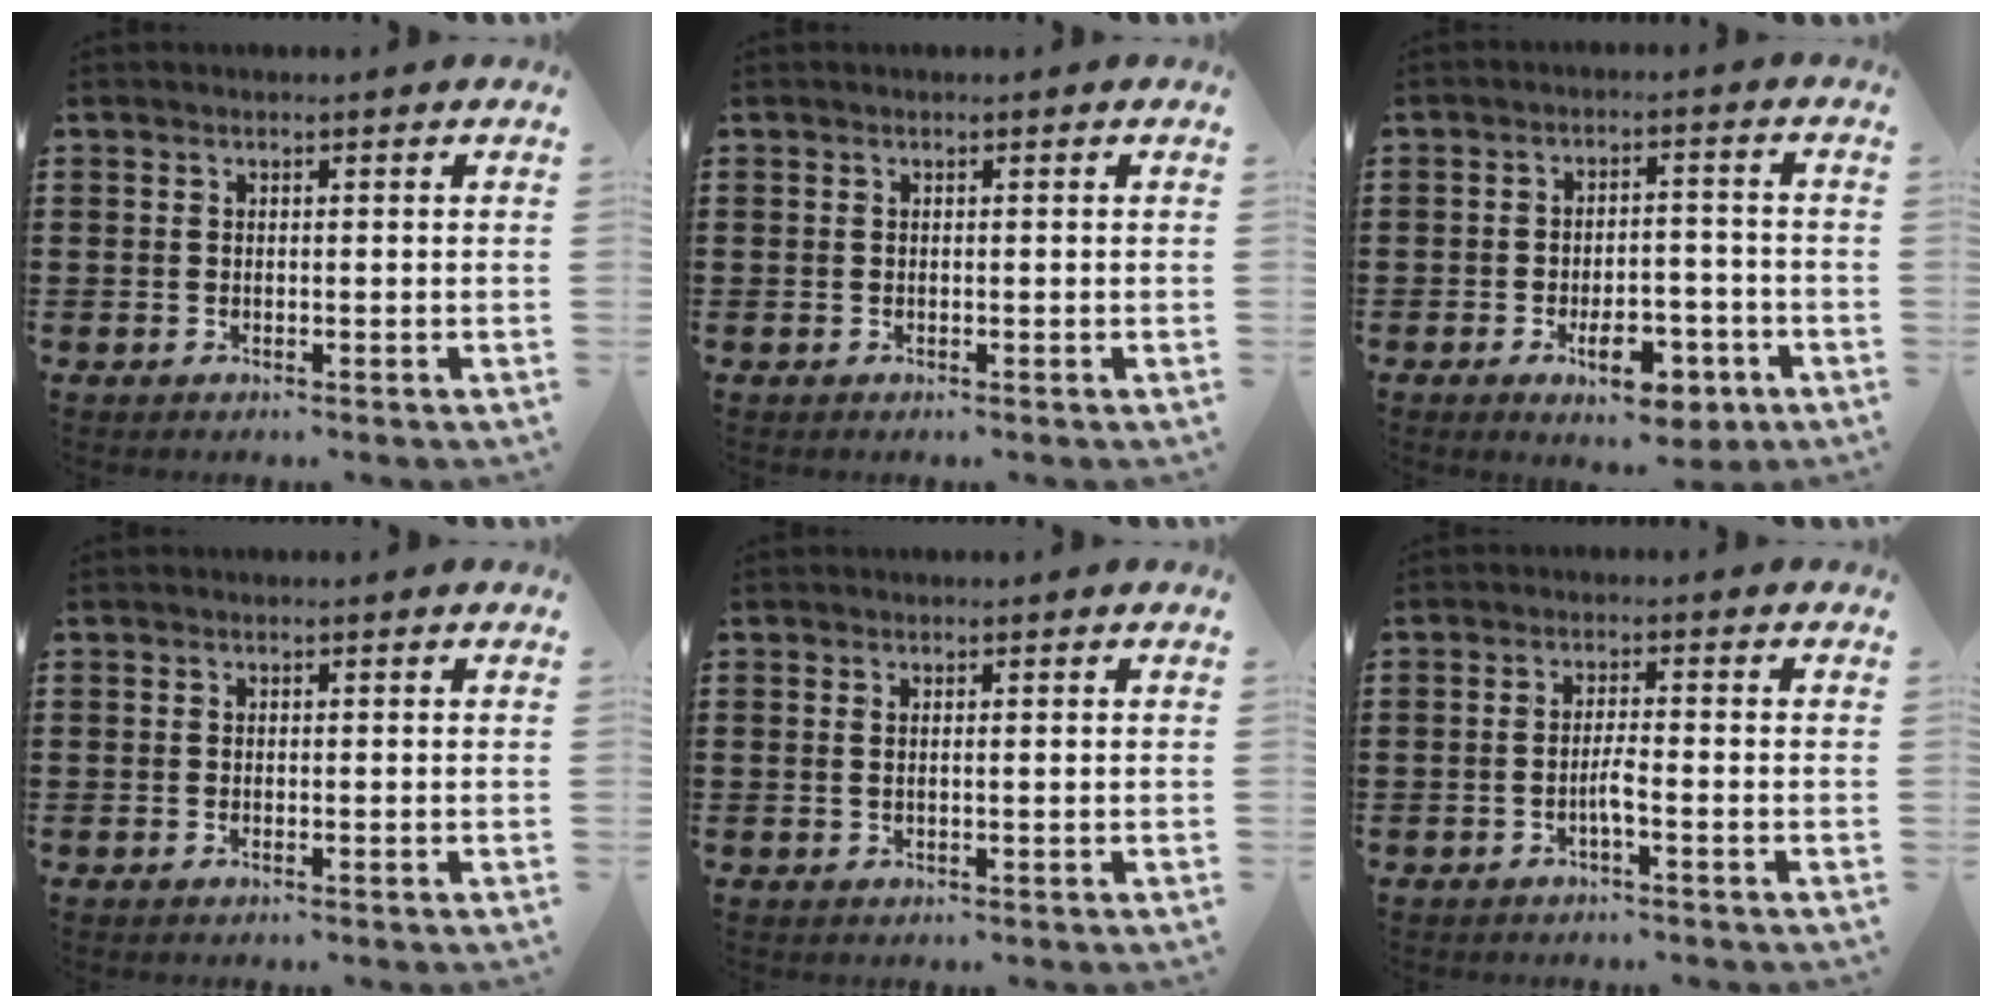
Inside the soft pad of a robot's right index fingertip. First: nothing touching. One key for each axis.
{"total": 0.0}
{"total": 8.4, "fx": -4.6, "fy": 3.5, "fz": 6.2, "tx": -0.090, "ty": 0.009, "tz": -0.075}
{"total": 0.0}
{"total": 0.8, "fx": 0.2, "fy": 0.1, "fz": 0.8, "tx": -0.015, "ty": 0.000, "tz": 0.004}
{"total": 2.4, "fx": -1.1, "fy": 0.0, "fz": 2.1, "tx": -0.046, "ty": -0.003, "tz": -0.024}